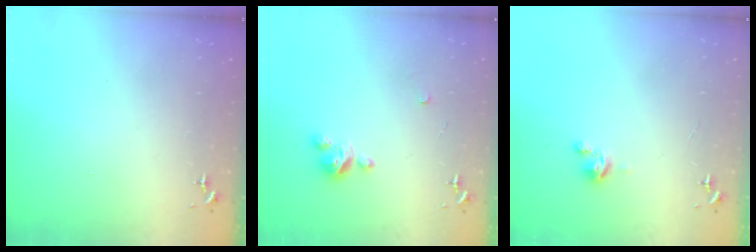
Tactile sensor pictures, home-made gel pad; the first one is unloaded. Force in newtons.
{"total": 5.8, "press": 5.7, "slide": 0.4}
{"total": 2.8, "press": 2.8, "slide": 0.3}